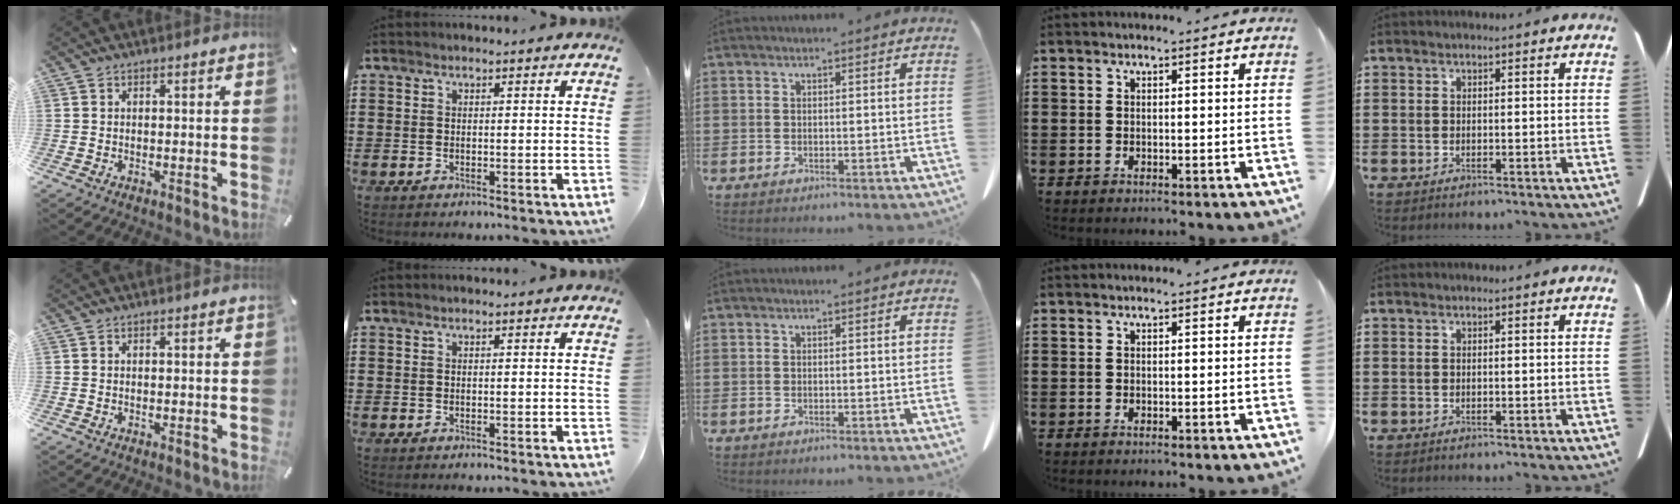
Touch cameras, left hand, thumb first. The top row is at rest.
{}